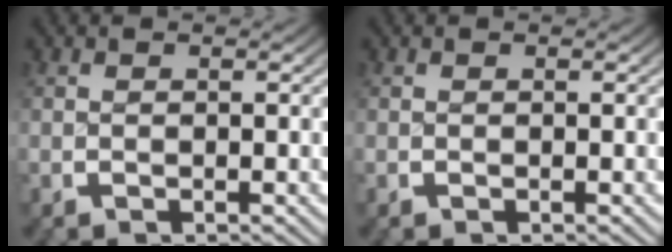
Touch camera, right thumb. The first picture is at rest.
{"total": 0.0}